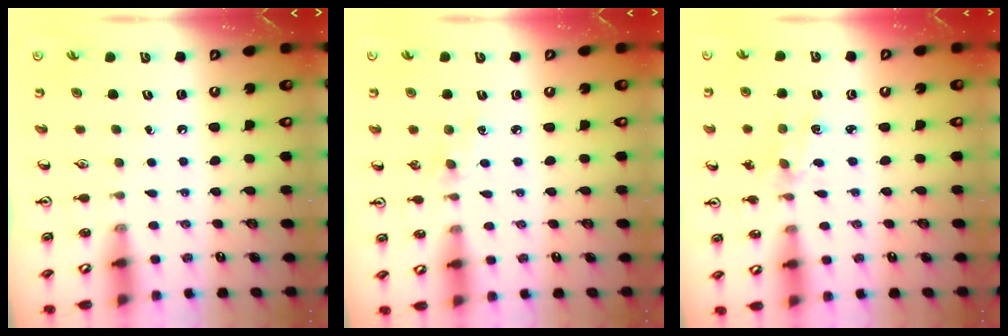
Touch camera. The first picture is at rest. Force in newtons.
{"total": 4.5, "press": 4.4, "slide": 0.5}
{"total": 1.7, "press": 1.6, "slide": 0.5}